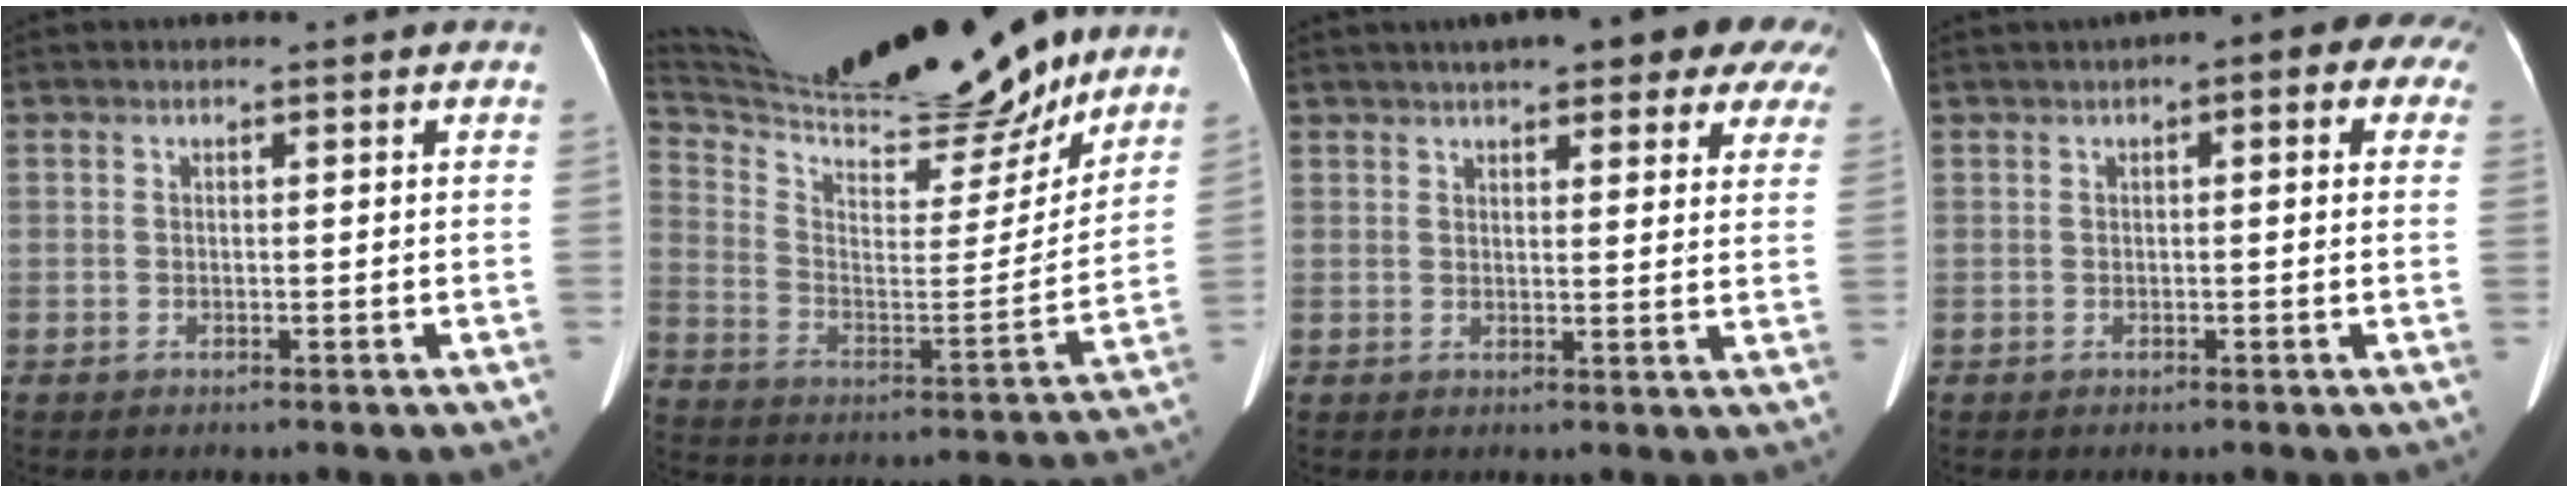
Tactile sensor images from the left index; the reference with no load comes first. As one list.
[{"total": 25.2, "force": [22.5, 3.9, 10.8], "torque": [-0.196, -0.027, 0.347]}, {"total": 16.9, "force": [12.6, 4.5, 10.4], "torque": [-0.132, 0.034, 0.145]}, {"total": 7.6, "force": [3.5, 2.9, 6.1], "torque": [-0.063, 0.042, 0.036]}]